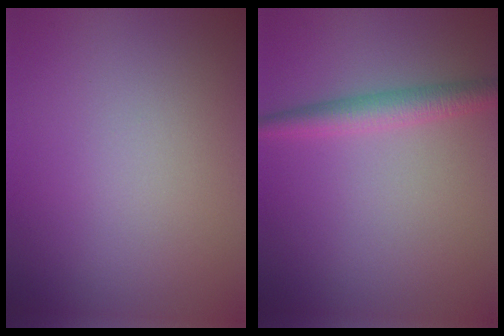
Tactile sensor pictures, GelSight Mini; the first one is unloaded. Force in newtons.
{"total": 2.7, "press": 2.7, "slide": 0.0}